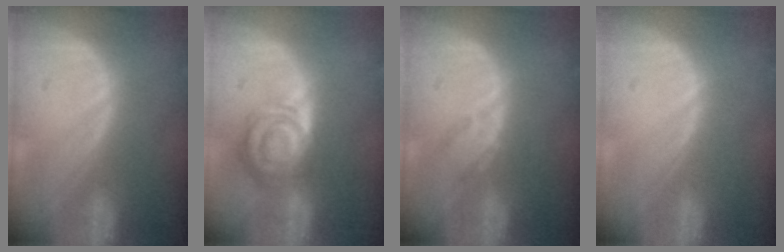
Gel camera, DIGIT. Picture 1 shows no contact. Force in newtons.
{"total": 8.2, "press": 7.1, "slide": 4.1}
{"total": 1.9, "press": 1.9, "slide": 0.1}
{"total": 0.0}